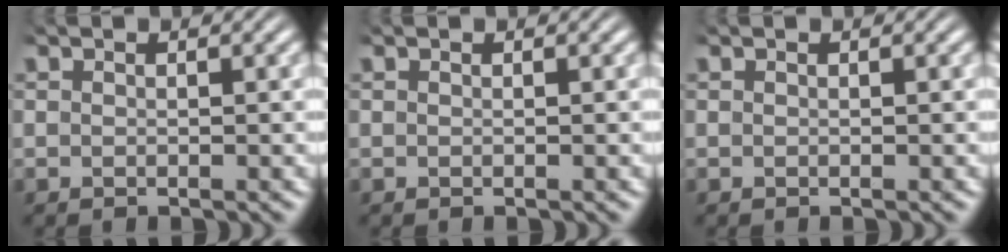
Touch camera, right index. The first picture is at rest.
{"total": 0.0}
{"total": 0.0}